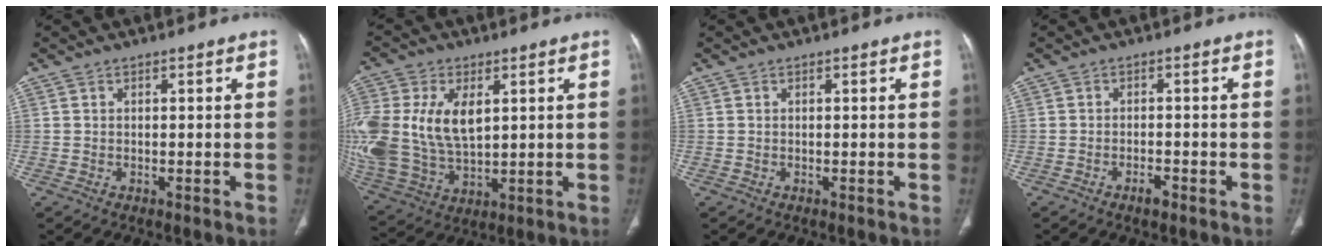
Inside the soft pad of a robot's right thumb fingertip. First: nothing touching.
{"total": 20.7, "force": [3.7, 13.0, 15.8], "torque": [-0.365, -0.008, 0.081]}
{"total": 0.0}
{"total": 1.1, "force": [-0.8, 0.3, 0.7], "torque": [-0.018, 0.005, -0.015]}